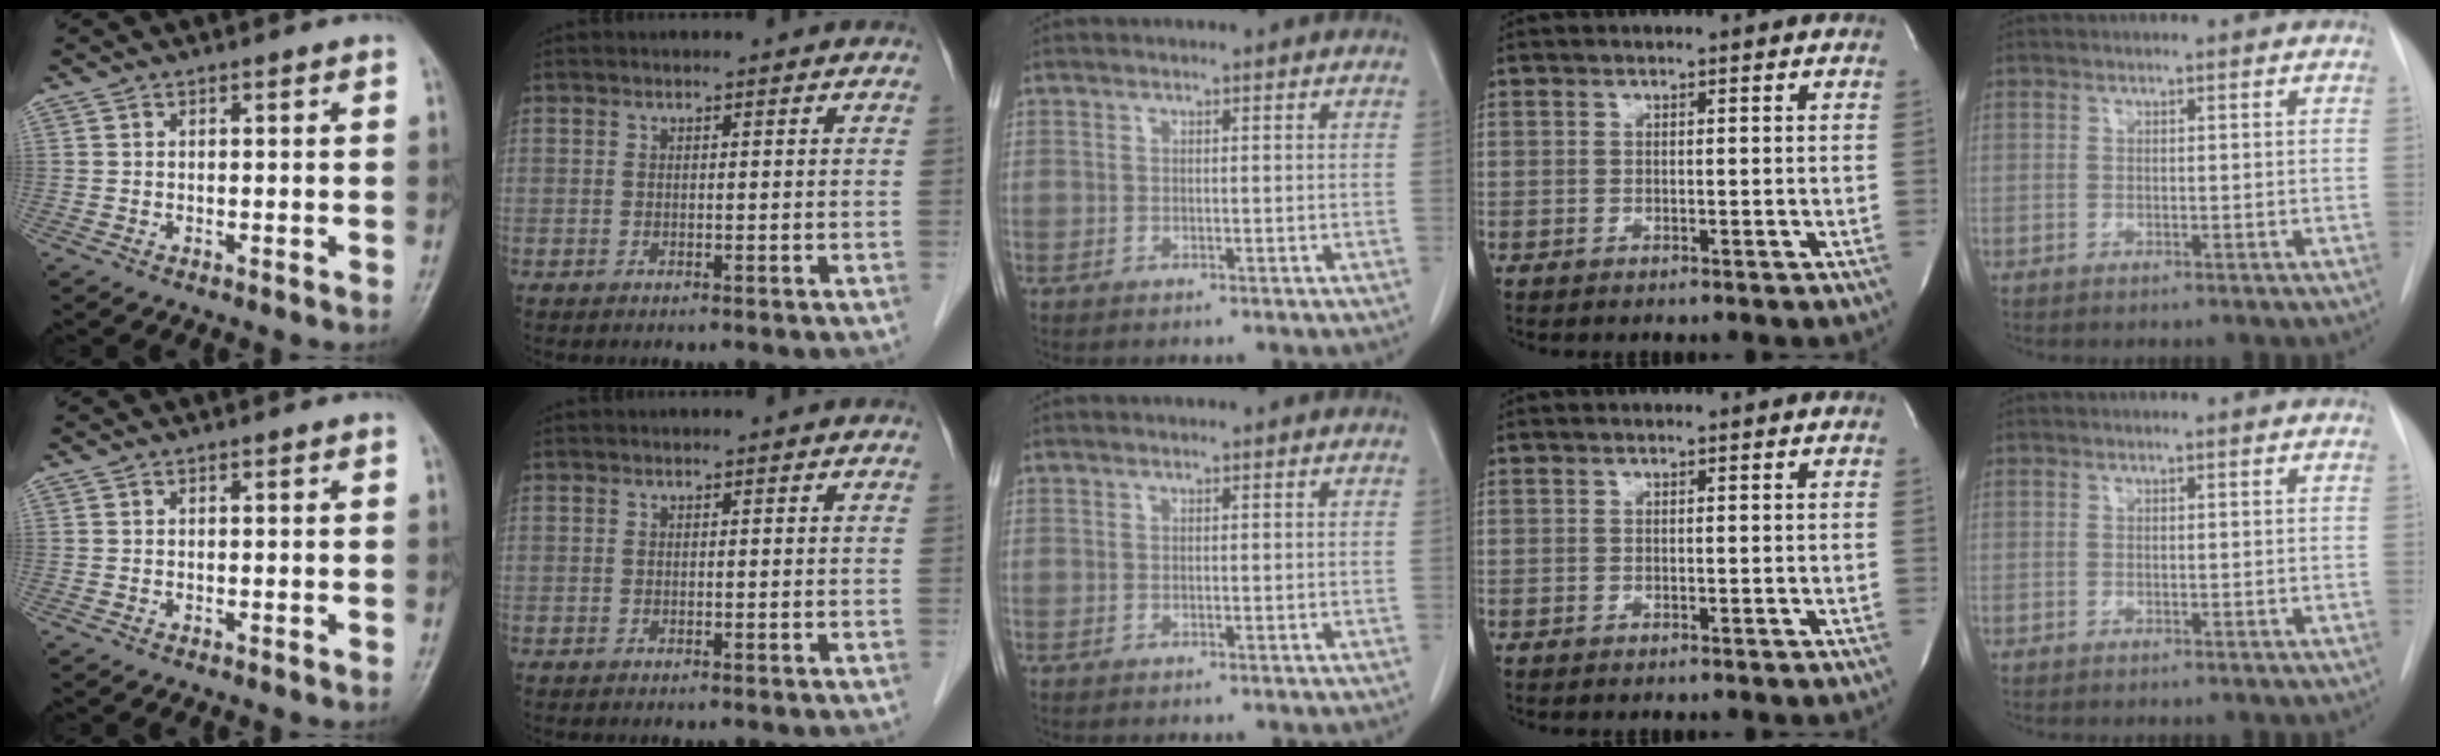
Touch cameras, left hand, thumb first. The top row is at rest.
{}